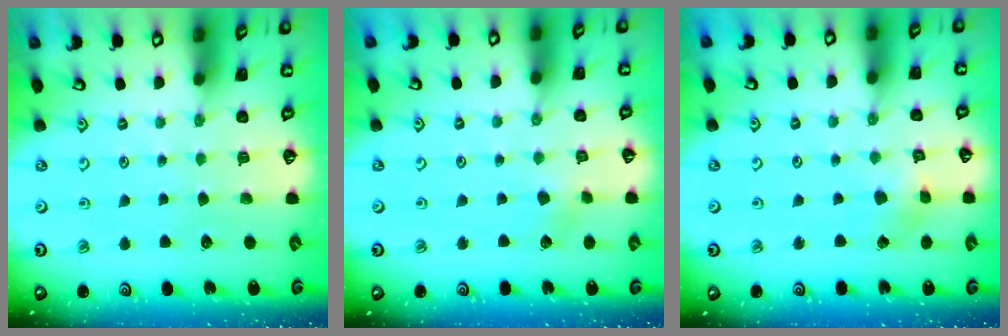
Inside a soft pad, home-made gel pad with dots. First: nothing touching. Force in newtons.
{"total": 2.0, "press": 1.9, "slide": 0.3}
{"total": 2.3, "press": 2.3, "slide": 0.4}